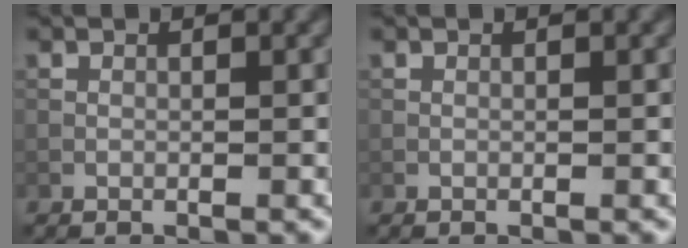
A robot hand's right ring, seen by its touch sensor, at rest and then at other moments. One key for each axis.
{"total": 0.0}